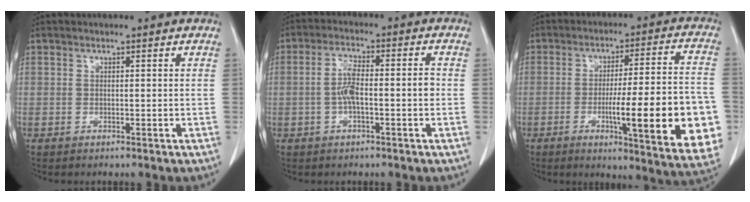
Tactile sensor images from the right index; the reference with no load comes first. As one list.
[{"total": 6.0, "force": [-0.9, 1.3, 5.8], "torque": [-0.114, 0.015, -0.017]}, {"total": 20.7, "force": [-5.1, 2.1, 20.0], "torque": [-0.213, 0.001, -0.061]}]